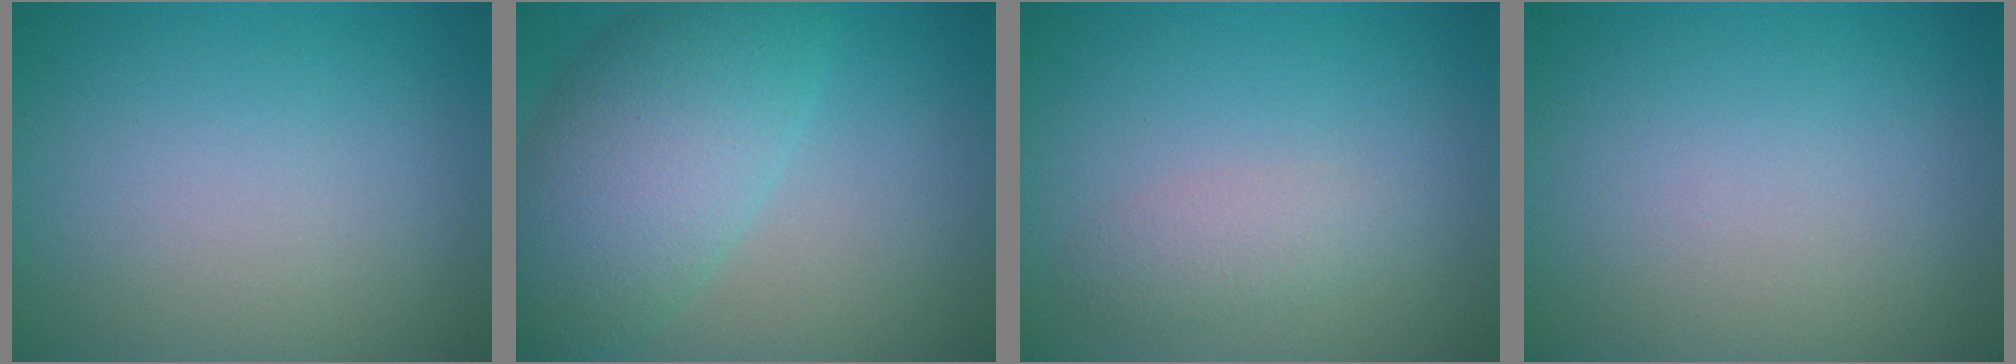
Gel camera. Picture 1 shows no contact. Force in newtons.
{"total": 8.0, "press": 8.0, "slide": 0.2}
{"total": 1.8, "press": 1.8, "slide": 0.1}
{"total": 0.0}